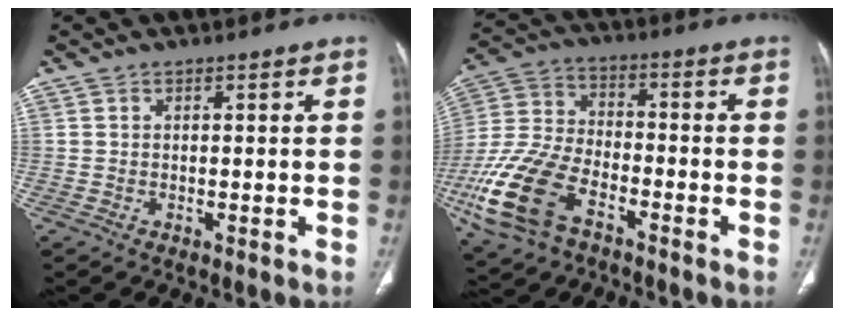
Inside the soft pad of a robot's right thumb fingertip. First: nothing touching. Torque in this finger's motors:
{"motor_torque": [0.15, 0.35, 1.78, -0.99, 0.61]}